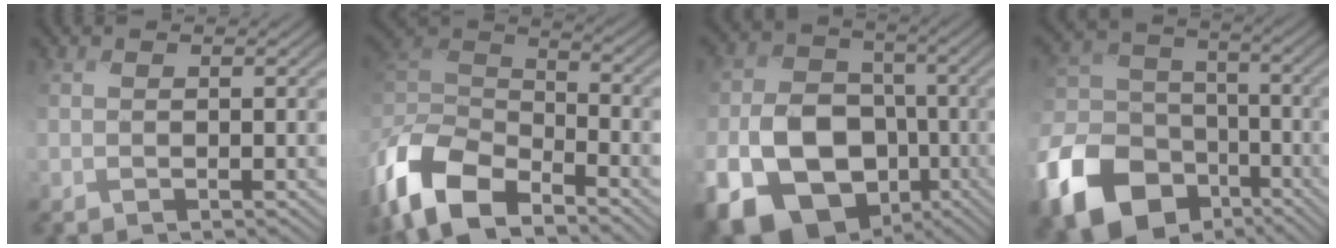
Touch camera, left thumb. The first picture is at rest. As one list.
[{"total": 12.9, "force": [-7.8, 6.3, 8.2], "torque": [-0.195, -0.010, -0.162]}, {"total": 17.1, "force": [-6.6, 13.3, 8.5], "torque": [-0.197, -0.050, -0.131]}, {"total": 17.0, "force": [-8.5, 12.3, 8.1], "torque": [-0.249, -0.042, -0.156]}]